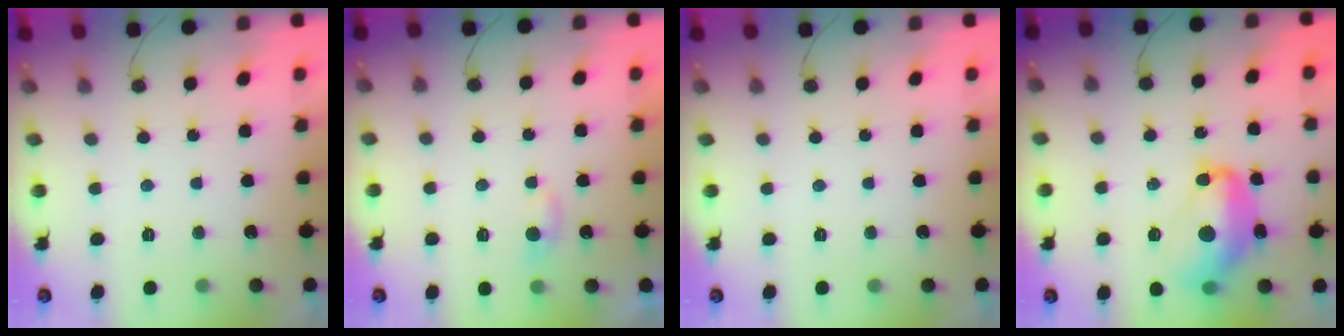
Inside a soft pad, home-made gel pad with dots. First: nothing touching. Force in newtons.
{"total": 3.4, "press": 3.4, "slide": 0.5}
{"total": 0.0}
{"total": 14.5, "press": 14.4, "slide": 1.6}